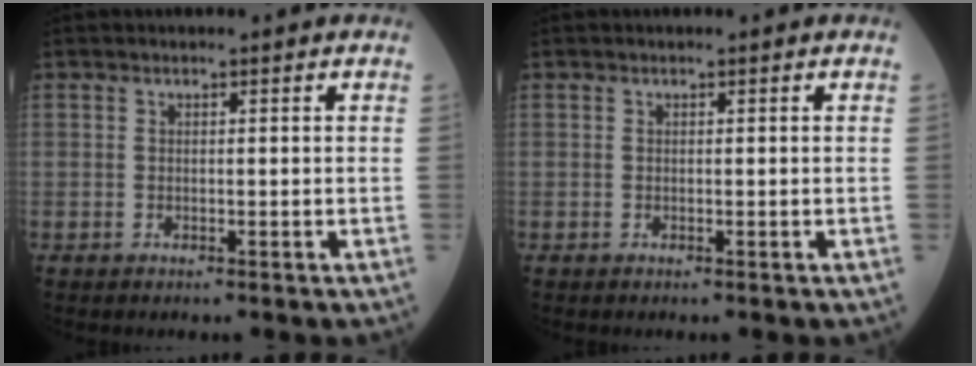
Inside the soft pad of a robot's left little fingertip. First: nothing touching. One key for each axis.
{"total": 0.0}